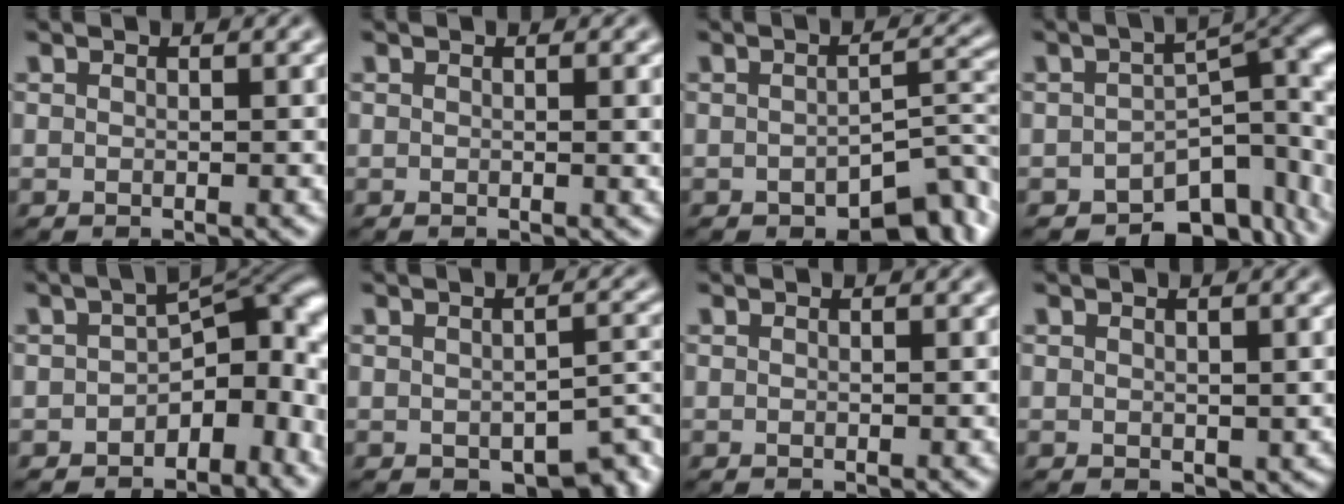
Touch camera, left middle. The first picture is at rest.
{"total": 0.8, "force": [0.1, 0.1, 0.8], "torque": [-0.009, 0.000, 0.000]}
{"total": 5.4, "force": [-2.6, 2.4, 4.1], "torque": [-0.051, 0.004, -0.034]}
{"total": 10.6, "force": [-4.9, 6.1, 7.2], "torque": [-0.073, -0.019, -0.067]}
{"total": 7.8, "force": [-2.2, 4.7, 5.9], "torque": [-0.050, 0.005, -0.044]}
{"total": 4.6, "force": [-2.2, 2.2, 3.3], "torque": [-0.039, -0.011, -0.024]}
{"total": 0.0}
{"total": 0.8, "force": [0.3, 0.6, 0.4], "torque": [-0.005, -0.005, 0.009]}